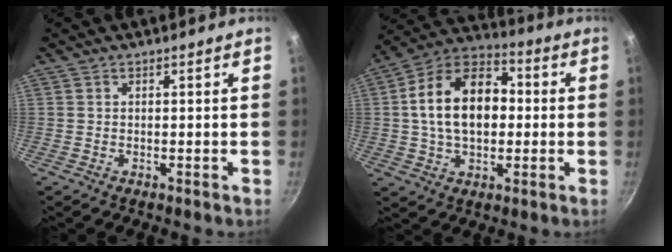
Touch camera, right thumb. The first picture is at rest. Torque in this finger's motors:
{"motor_torque": [0.23, 3.25, 1.45, 0.10, 0.30]}